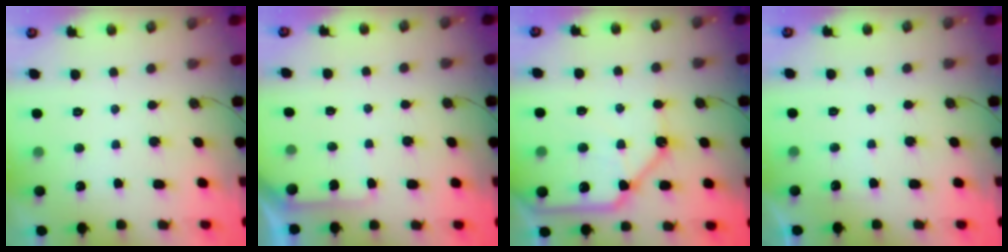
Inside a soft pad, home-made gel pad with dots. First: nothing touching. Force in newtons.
{"total": 4.9, "press": 4.9, "slide": 0.4}
{"total": 17.0, "press": 16.9, "slide": 2.4}
{"total": 2.8, "press": 2.8, "slide": 0.5}